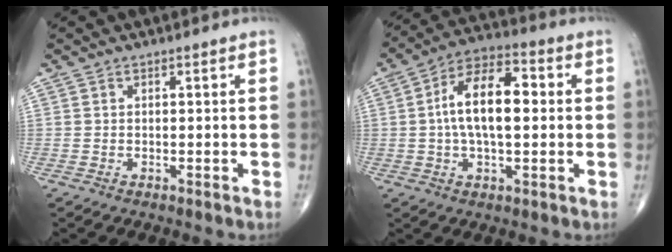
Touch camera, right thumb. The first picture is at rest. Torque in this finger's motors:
{"motor_torque": [0.34, 0.65, 0.60, -0.28, 0.10]}